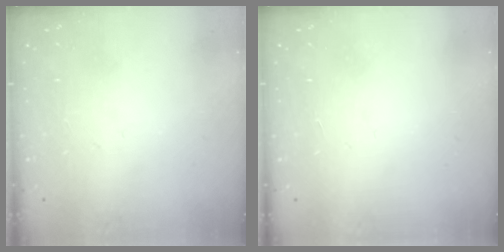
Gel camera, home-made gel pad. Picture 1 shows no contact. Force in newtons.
{"total": 1.7, "press": 1.6, "slide": 0.1}